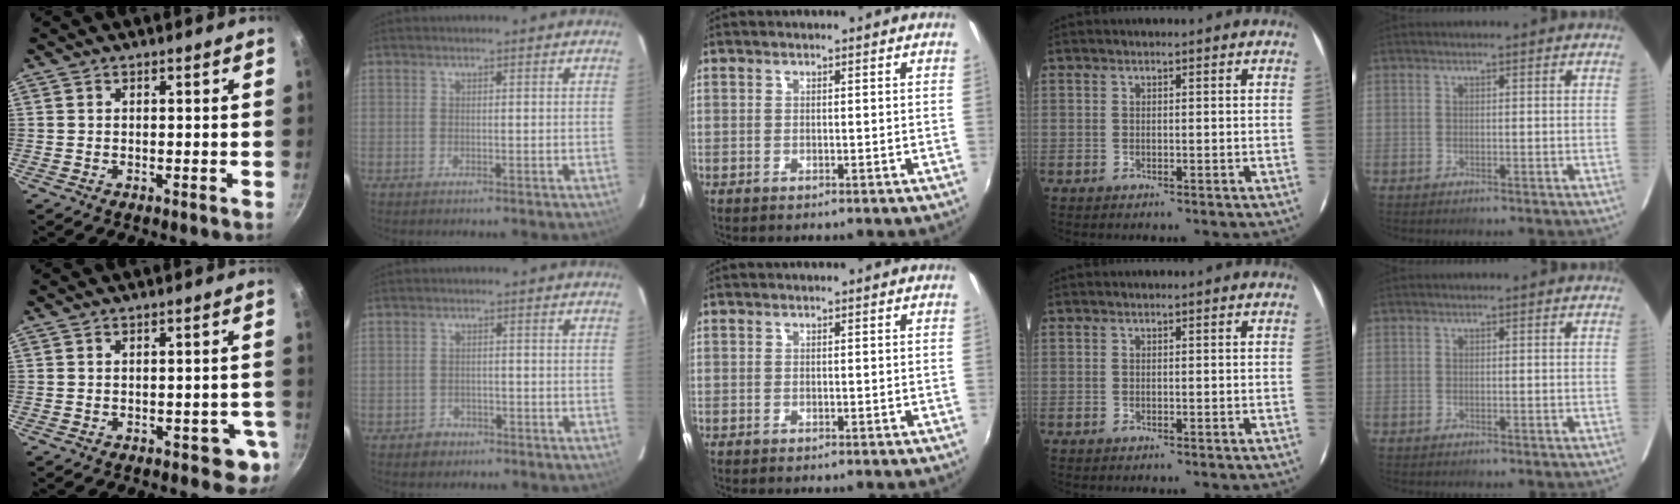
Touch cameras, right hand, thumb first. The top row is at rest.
{"thumb": {"total": 4.3, "force": [-1.6, 2.7, 2.9], "torque": [-0.010, 0.014, -0.009]}, "index": {"total": 2.9, "force": [-1.8, 2.2, 0.3], "torque": [-0.014, 0.005, -0.023]}}